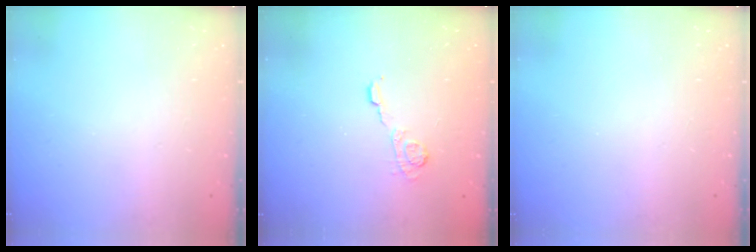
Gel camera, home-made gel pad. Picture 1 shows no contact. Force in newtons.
{"total": 5.2, "press": 5.2, "slide": 0.4}
{"total": 0.0}